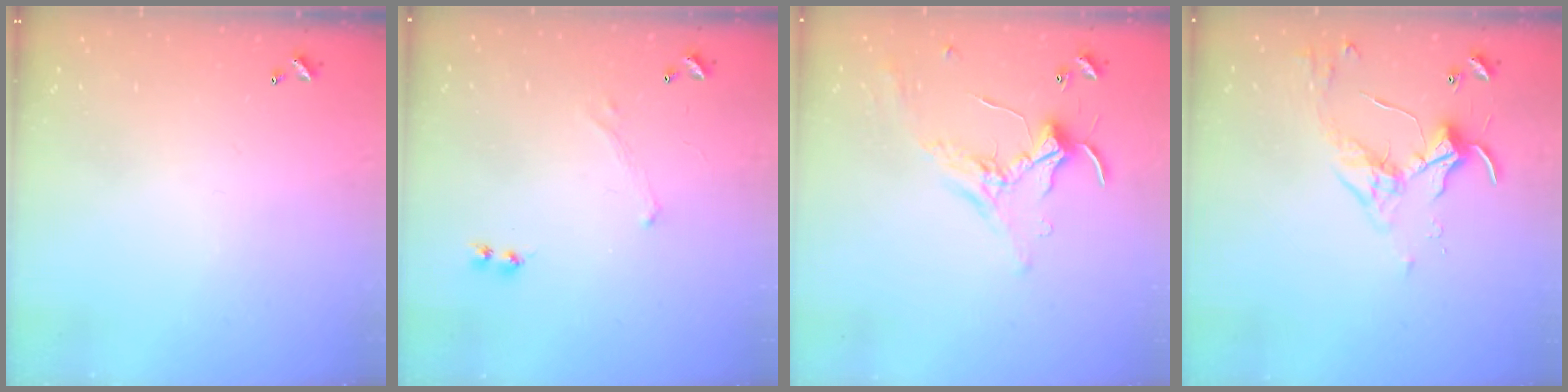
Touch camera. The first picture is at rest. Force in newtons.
{"total": 0.7, "press": 0.6, "slide": 0.2}
{"total": 0.8, "press": 0.7, "slide": 0.4}
{"total": 3.6, "press": 3.5, "slide": 0.7}